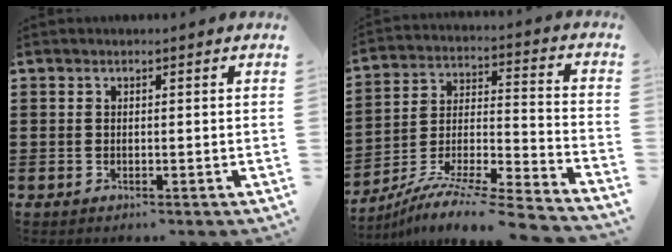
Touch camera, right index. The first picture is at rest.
{"total": 8.2, "force": [-7.3, -0.3, 3.6], "torque": [-0.054, 0.002, -0.149]}